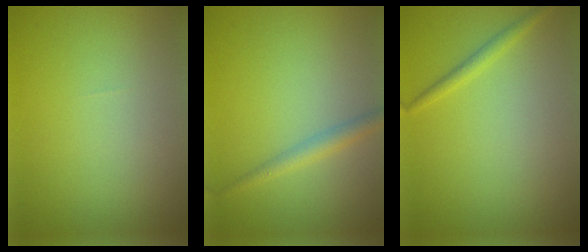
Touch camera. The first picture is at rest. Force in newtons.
{"total": 2.0, "press": 2.0, "slide": 0.1}
{"total": 1.3, "press": 1.3, "slide": 0.0}